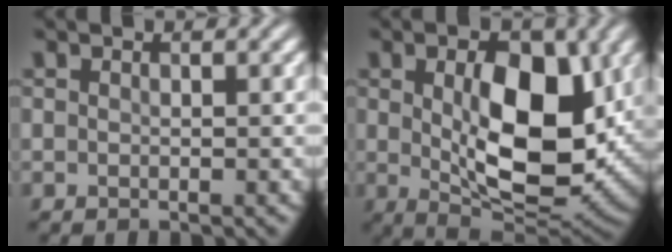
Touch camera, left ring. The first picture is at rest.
{"total": 10.0, "force": [1.1, 5.1, 8.5], "torque": [-0.132, -0.006, 0.025]}